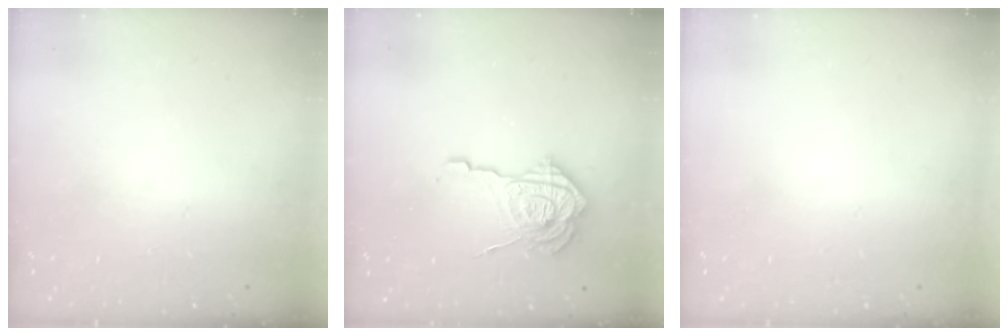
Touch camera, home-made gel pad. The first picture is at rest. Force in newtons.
{"total": 17.0, "press": 17.0, "slide": 1.4}
{"total": 0.0}